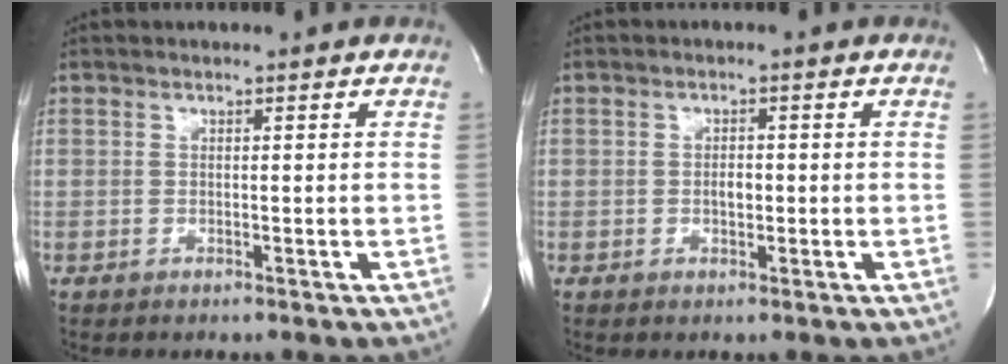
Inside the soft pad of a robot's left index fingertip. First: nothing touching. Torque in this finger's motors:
{"motor_torque": [0.58, 0.09, 0.21, 0.01]}